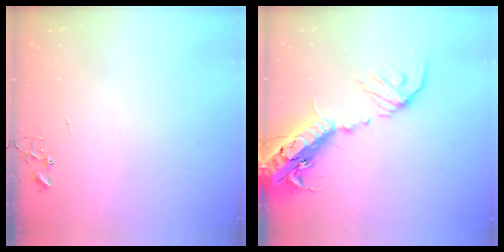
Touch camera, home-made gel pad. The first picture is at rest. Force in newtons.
{"total": 23.9, "press": 23.3, "slide": 5.5}